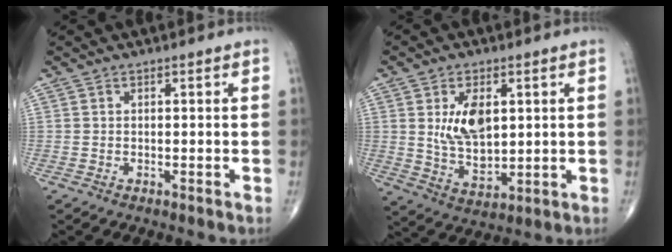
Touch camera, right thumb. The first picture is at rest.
{"total": 10.1, "force": [2.3, 5.7, 7.9], "torque": [-0.124, -0.021, 0.055]}